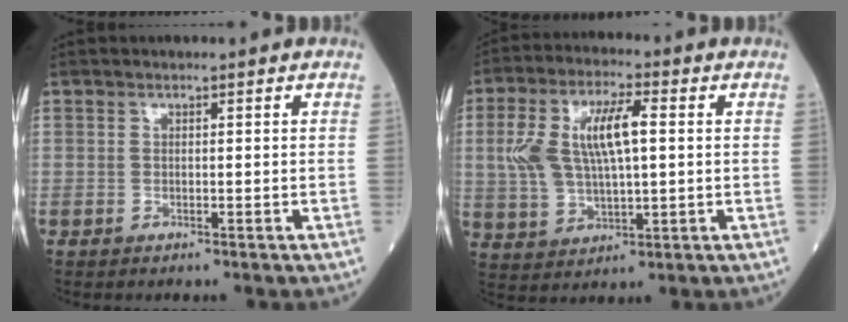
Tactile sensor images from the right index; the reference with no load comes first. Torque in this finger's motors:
{"motor_torque": [0.47, 0.10, 0.32, 0.21]}